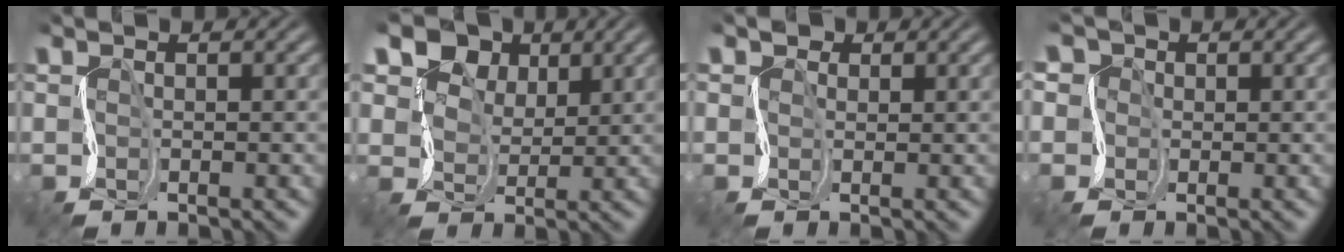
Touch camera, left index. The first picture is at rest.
{"total": 10.3, "force": [7.7, 6.0, 3.3], "torque": [-0.084, 0.031, 0.105]}
{"total": 2.2, "force": [1.5, 1.5, 0.6], "torque": [0.000, 0.016, 0.000]}
{"total": 3.4, "force": [-0.4, 3.1, 1.4], "torque": [-0.026, 0.008, -0.026]}